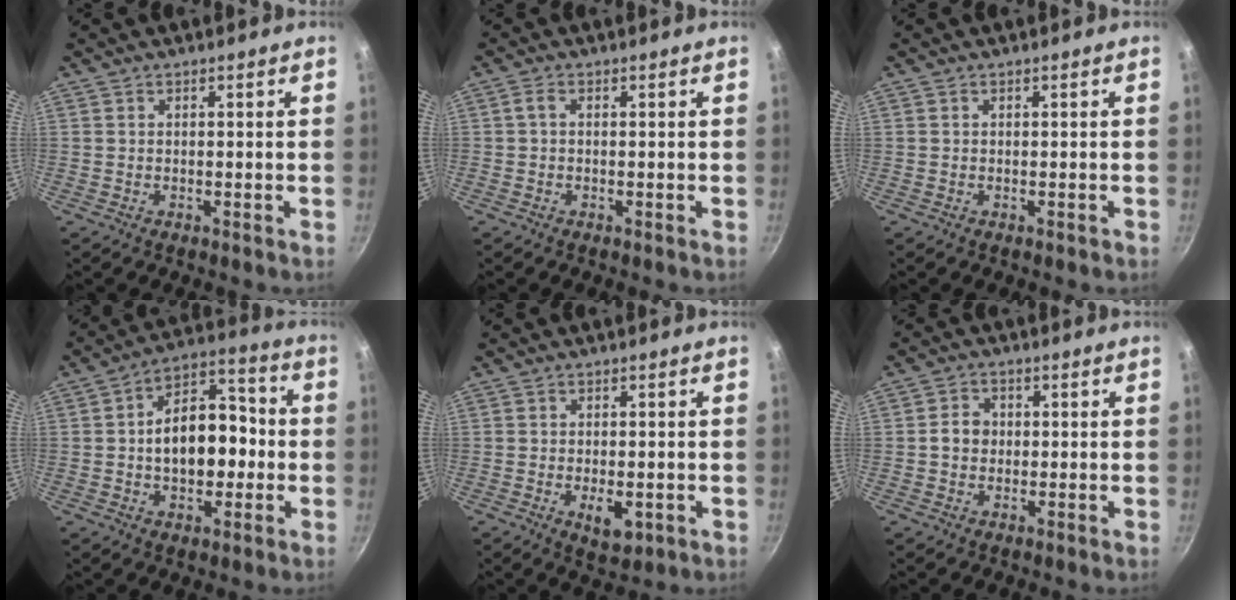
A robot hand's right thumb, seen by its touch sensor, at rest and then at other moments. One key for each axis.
{"total": 1.4, "fx": -0.1, "fy": 0.8, "fz": 1.2, "tx": -0.030, "ty": 0.008, "tz": -0.004}
{"total": 0.0}
{"total": 14.7, "fx": -1.2, "fy": 9.6, "fz": 11.1, "tx": -0.129, "ty": 0.041, "tz": -0.027}
{"total": 5.4, "fx": -1.5, "fy": 2.7, "fz": 4.4, "tx": -0.052, "ty": 0.000, "tz": -0.015}
{"total": 3.9, "fx": -0.1, "fy": 3.4, "fz": 2.0, "tx": -0.014, "ty": 0.011, "tz": -0.008}